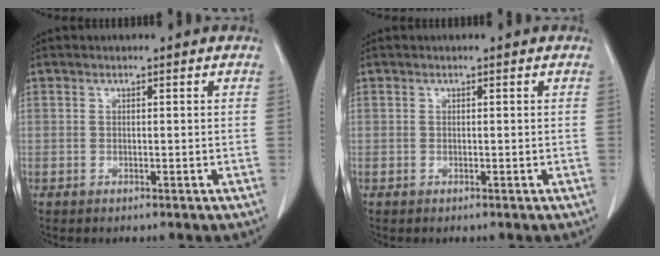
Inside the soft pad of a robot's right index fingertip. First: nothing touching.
{"total": 0.0}